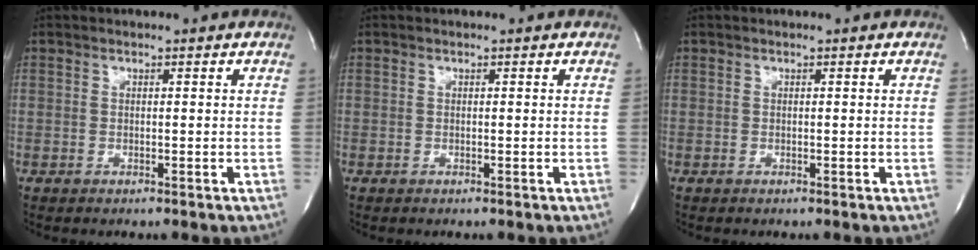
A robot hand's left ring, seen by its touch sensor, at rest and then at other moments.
{"total": 0.0}
{"total": 0.0}